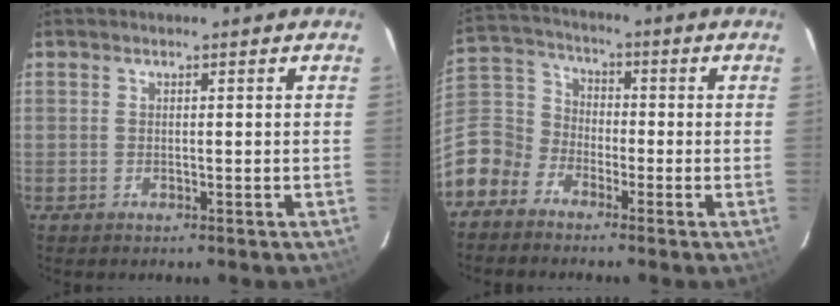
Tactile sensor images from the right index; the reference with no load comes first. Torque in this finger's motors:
{"motor_torque": [-0.13, -0.20, -0.59, -0.21]}